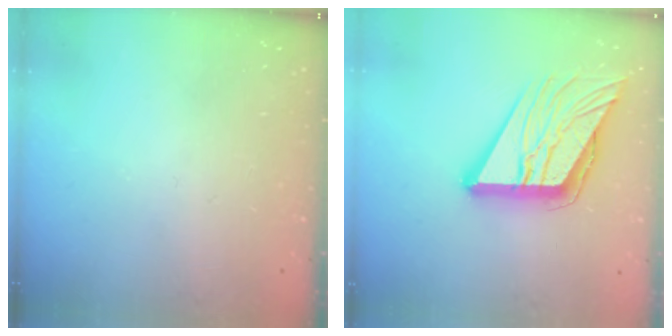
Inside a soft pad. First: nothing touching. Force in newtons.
{"total": 17.6, "press": 17.5, "slide": 2.0}